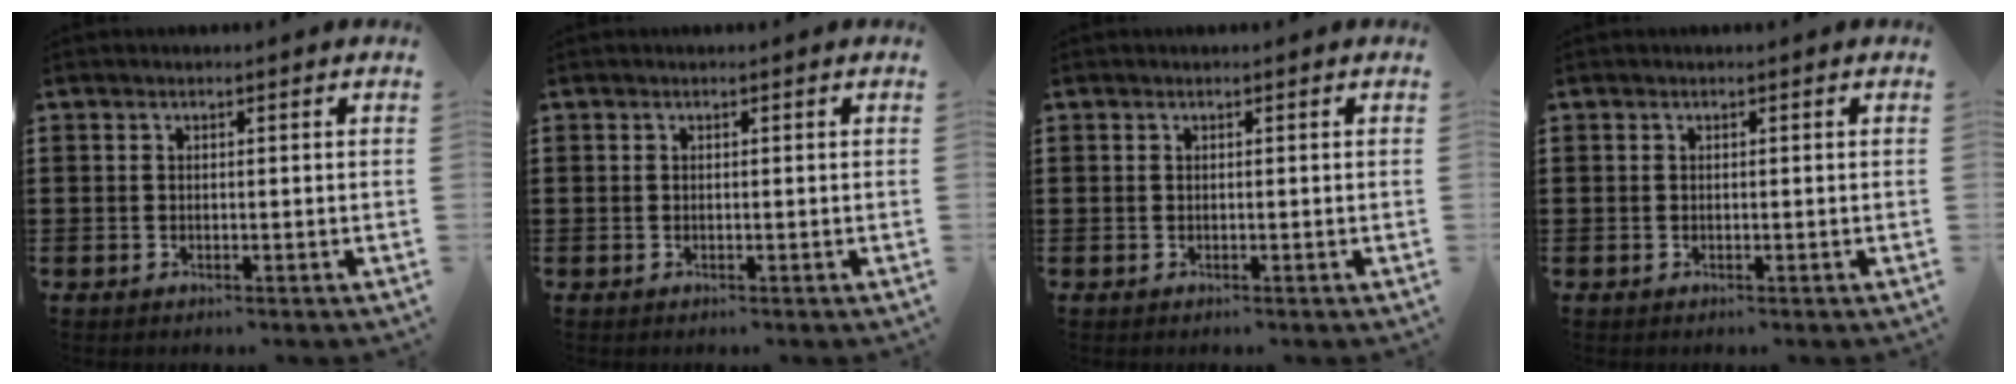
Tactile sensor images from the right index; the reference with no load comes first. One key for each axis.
{"total": 0.0}
{"total": 0.0}
{"total": 0.0}